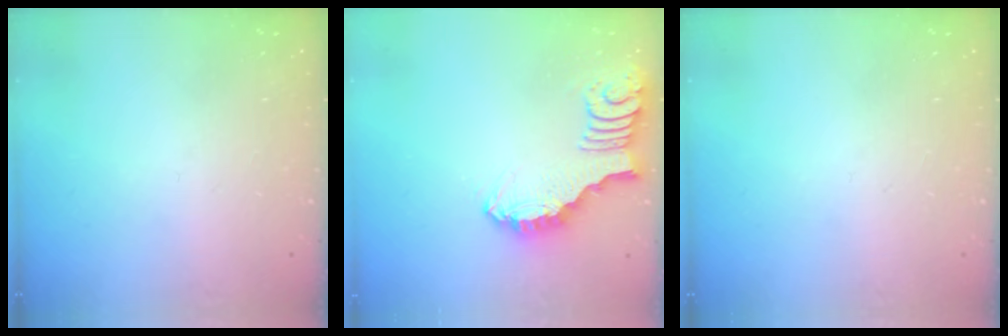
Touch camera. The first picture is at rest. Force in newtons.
{"total": 1.9, "press": 1.8, "slide": 0.3}
{"total": 0.0}